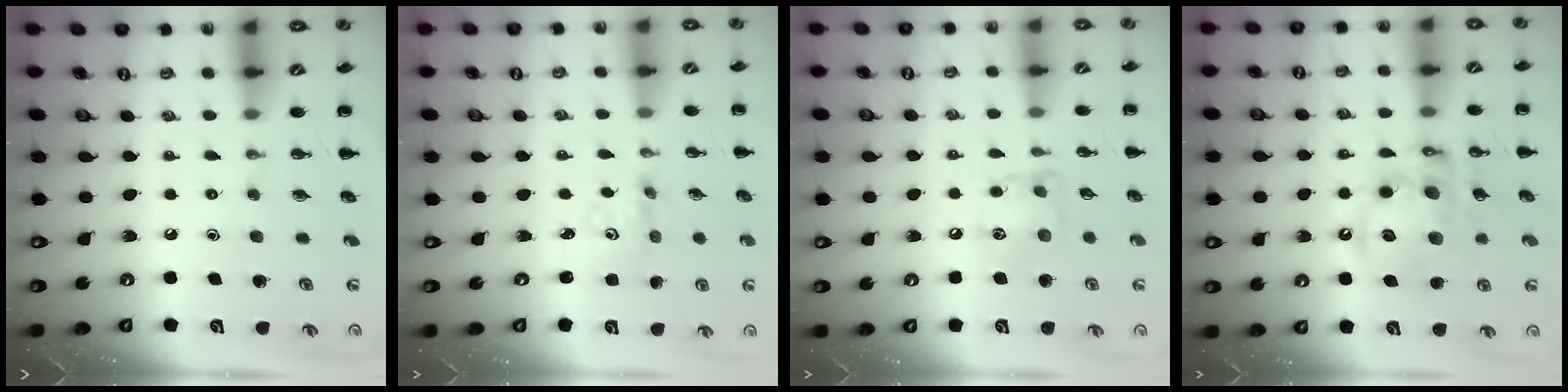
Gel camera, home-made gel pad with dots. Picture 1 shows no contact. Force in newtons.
{"total": 1.9, "press": 1.8, "slide": 0.6}
{"total": 9.2, "press": 9.2, "slide": 0.5}
{"total": 13.9, "press": 13.5, "slide": 3.3}